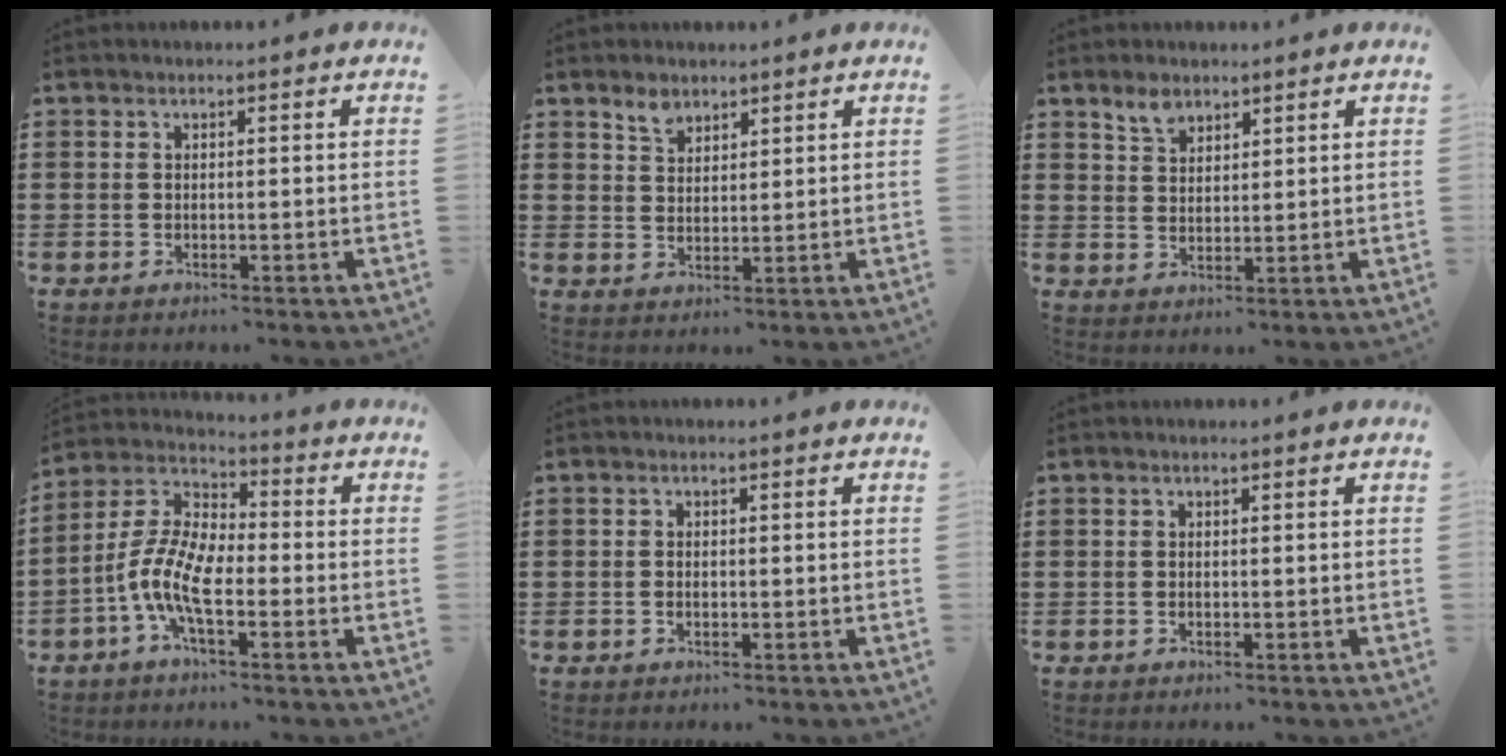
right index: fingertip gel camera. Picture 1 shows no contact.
{"total": 2.9, "force": [2.3, 1.6, 0.9], "torque": [-0.017, 0.000, 0.043]}
{"total": 3.2, "force": [2.5, 1.7, 1.2], "torque": [-0.023, 0.001, 0.045]}
{"total": 9.4, "force": [-3.4, 3.8, 7.8], "torque": [-0.195, -0.011, -0.070]}
{"total": 0.5, "force": [-0.2, 0.2, 0.4], "torque": [-0.010, -0.003, -0.002]}
{"total": 0.0}